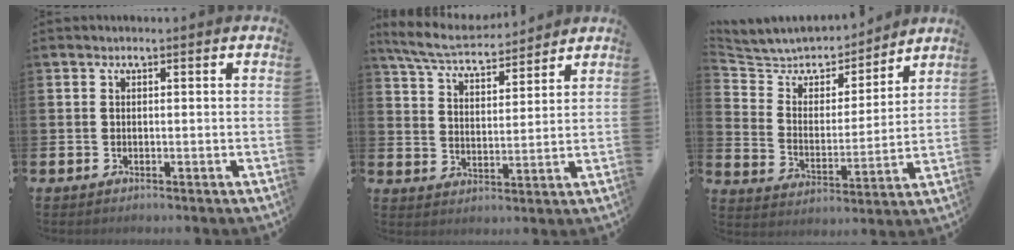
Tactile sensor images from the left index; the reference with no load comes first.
{"total": 6.2, "force": [5.8, 1.1, 1.8], "torque": [-0.061, -0.033, 0.103]}
{"total": 7.1, "force": [6.7, 2.3, 0.6], "torque": [-0.061, -0.053, 0.118]}